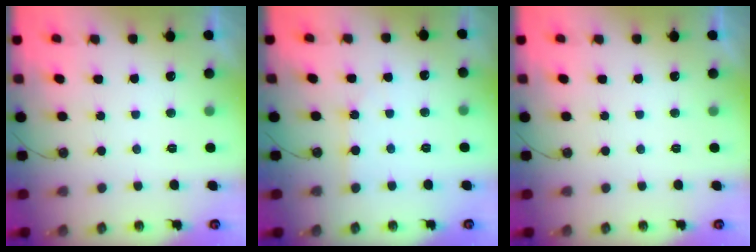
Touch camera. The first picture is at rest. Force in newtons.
{"total": 2.9, "press": 2.9, "slide": 0.3}
{"total": 0.0}